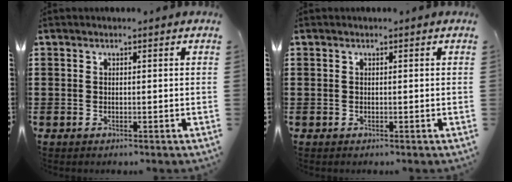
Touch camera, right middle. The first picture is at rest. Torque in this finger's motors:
{"motor_torque": [0.03, -0.03, 0.00, 0.00]}